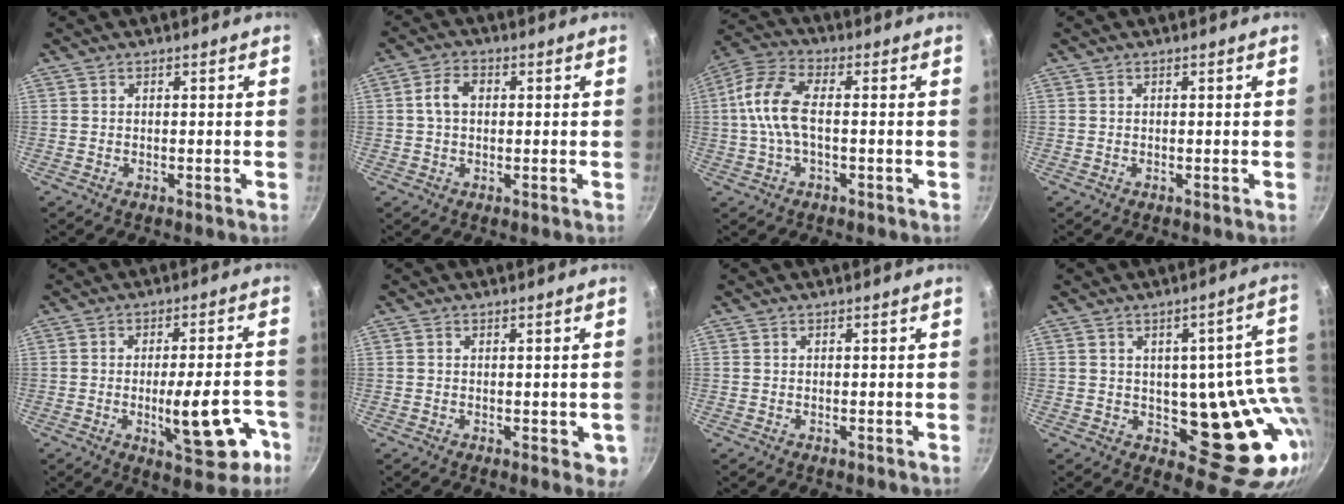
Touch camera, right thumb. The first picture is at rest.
{"total": 4.6, "force": [0.6, 3.2, 3.3], "torque": [-0.053, 0.012, 0.004]}
{"total": 10.1, "force": [-0.2, 5.0, 8.8], "torque": [-0.191, 0.027, -0.019]}
{"total": 0.0}
{"total": 14.6, "force": [-5.1, 5.6, 12.5], "torque": [-0.127, 0.027, -0.061]}
{"total": 3.5, "force": [-0.6, 1.9, 2.9], "torque": [-0.027, -0.006, -0.007]}
{"total": 0.0}
{"total": 16.9, "force": [1.5, 9.6, 13.8], "torque": [-0.102, -0.032, 0.032]}